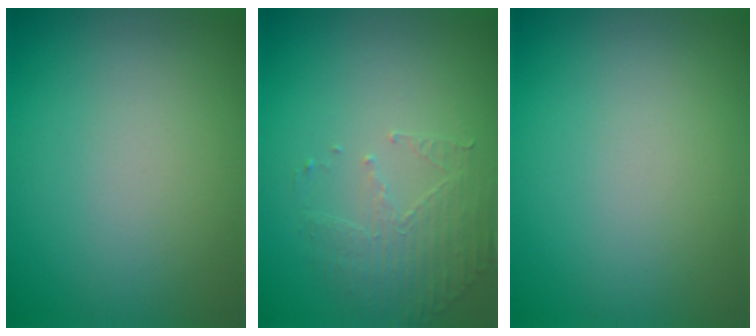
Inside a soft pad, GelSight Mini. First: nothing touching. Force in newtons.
{"total": 1.8, "press": 1.1, "slide": 1.4}
{"total": 0.0}